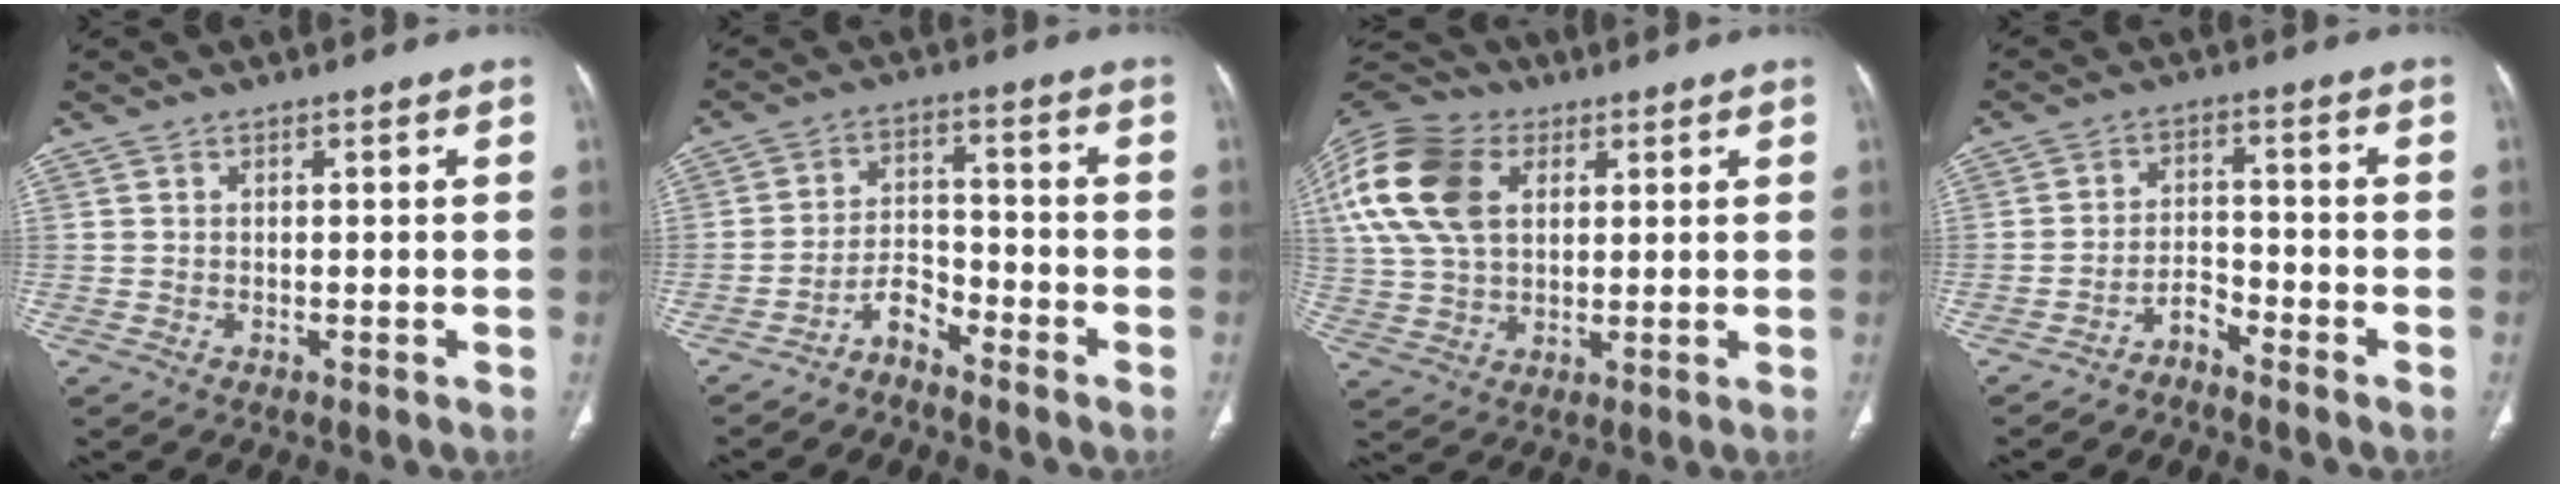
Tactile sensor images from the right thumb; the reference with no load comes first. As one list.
[{"total": 4.7, "force": [-4.2, 1.5, 1.6], "torque": [-0.024, 0.042, -0.081]}, {"total": 19.6, "force": [5.8, 13.6, 12.8], "torque": [-0.274, 0.017, 0.106]}, {"total": 3.4, "force": [-3.2, 0.8, 0.8], "torque": [-0.015, 0.032, -0.059]}]